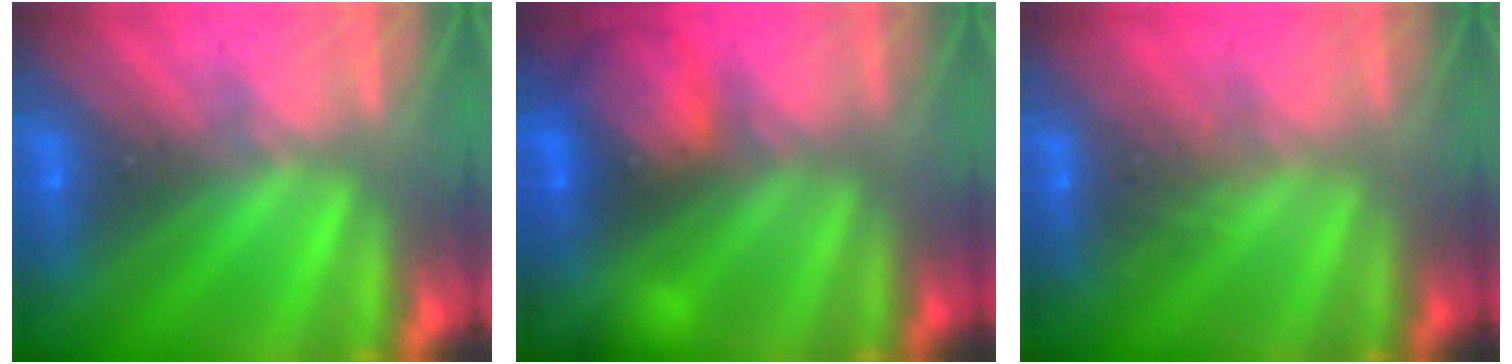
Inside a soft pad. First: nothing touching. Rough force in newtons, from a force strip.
{"total": 9.6}
{"total": 2.6}